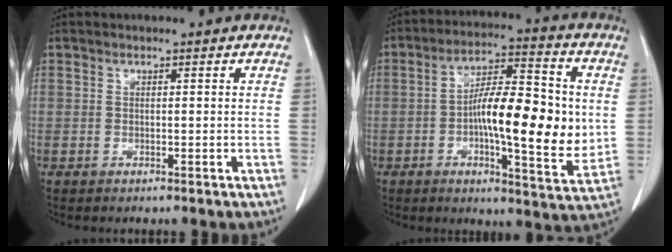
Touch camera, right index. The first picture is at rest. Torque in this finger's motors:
{"motor_torque": [2.14, 0.00, 0.80, 0.21]}